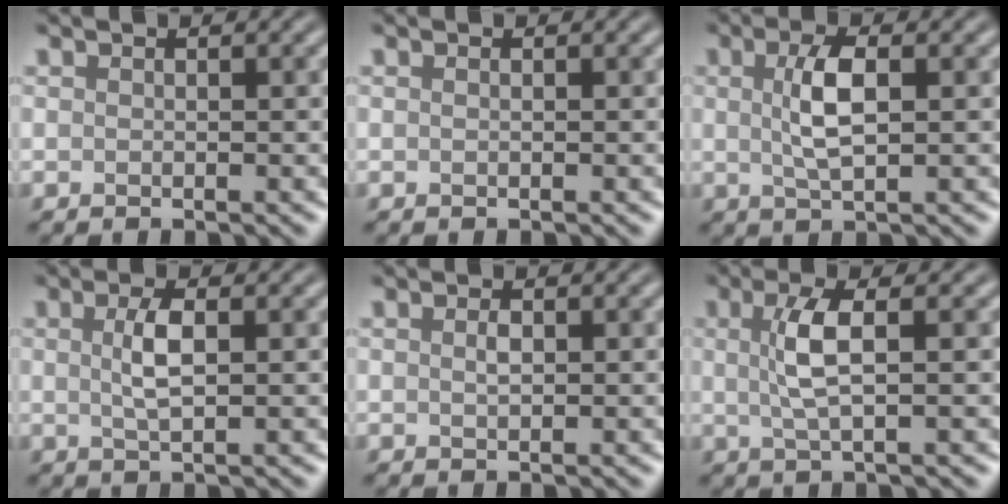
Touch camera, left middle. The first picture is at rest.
{"total": 0.0}
{"total": 3.6, "force": [0.6, 1.2, 3.4], "torque": [-0.076, 0.004, 0.011]}
{"total": 2.5, "force": [0.4, 0.7, 2.4], "torque": [-0.055, 0.005, 0.009]}
{"total": 0.9, "force": [0.1, 0.4, 0.8], "torque": [-0.018, 0.002, 0.003]}
{"total": 3.4, "force": [0.5, 0.7, 3.2], "torque": [-0.073, 0.007, 0.011]}